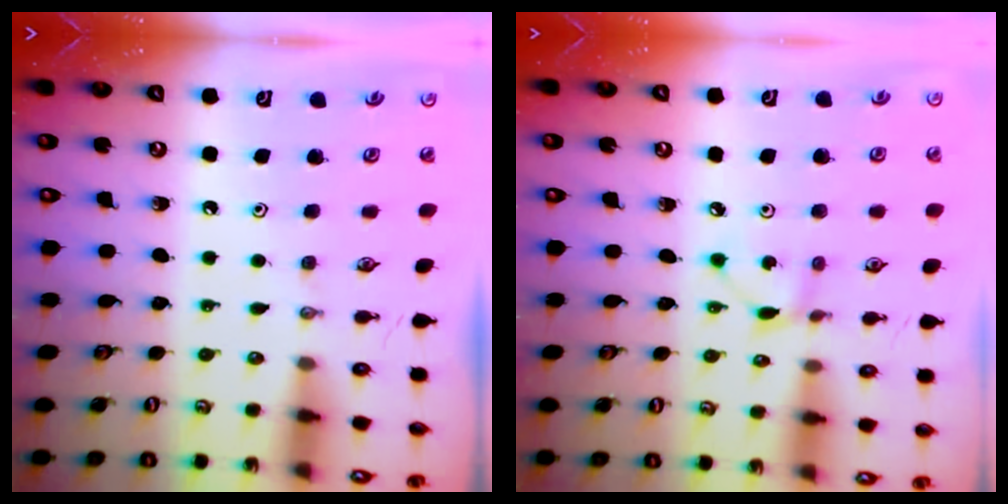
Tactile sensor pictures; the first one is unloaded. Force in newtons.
{"total": 2.2, "press": 2.2, "slide": 0.1}